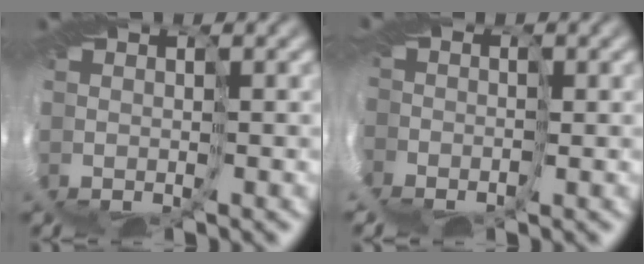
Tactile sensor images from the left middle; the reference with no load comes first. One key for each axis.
{"total": 7.0, "fx": -3.4, "fy": 5.3, "fz": 3.1, "tx": -0.074, "ty": -0.011, "tz": -0.050}